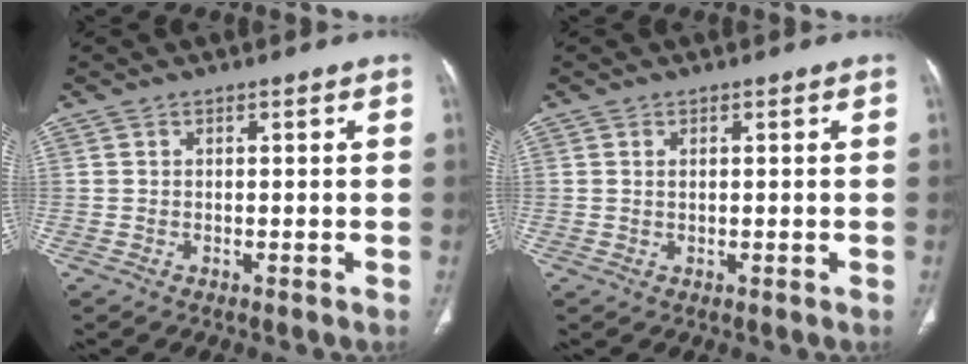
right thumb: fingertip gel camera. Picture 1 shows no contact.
{"total": 0.8, "force": [0.3, 0.3, 0.6], "torque": [-0.016, 0.002, 0.008]}